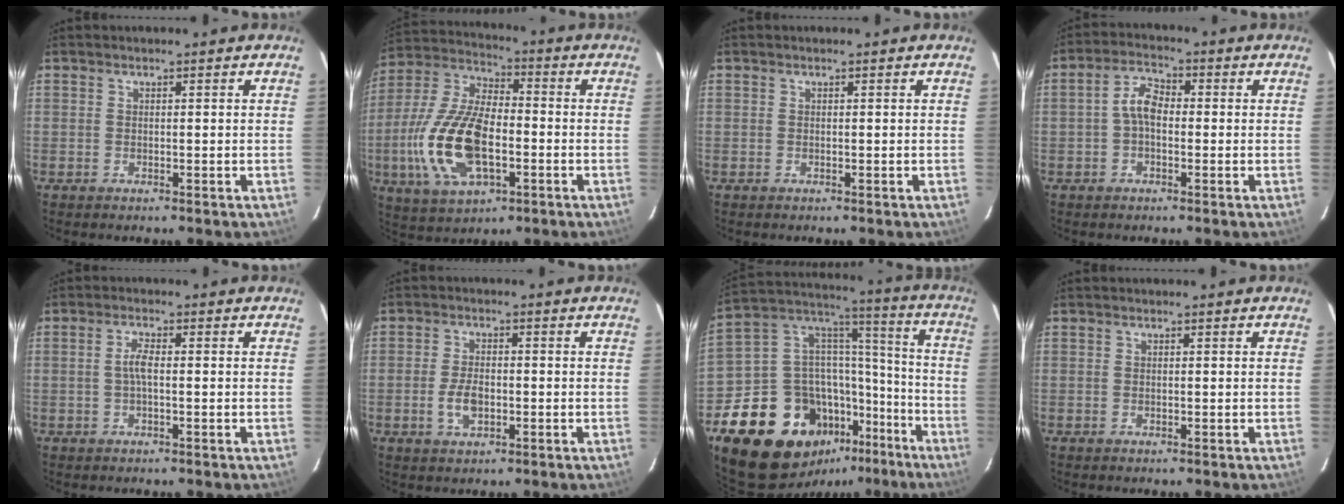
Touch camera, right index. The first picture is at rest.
{"total": 18.2, "force": [-4.5, 8.6, 15.4], "torque": [-0.336, -0.005, -0.080]}
{"total": 0.0}
{"total": 4.5, "force": [-0.6, 2.7, 3.6], "torque": [-0.070, 0.018, -0.012]}
{"total": 2.5, "force": [-0.3, 0.5, 2.4], "torque": [-0.050, 0.005, -0.005]}
{"total": 4.7, "force": [-1.4, 2.5, 3.8], "torque": [-0.080, -0.001, -0.023]}
{"total": 23.5, "force": [-13.8, 15.7, 10.8], "torque": [-0.212, 0.075, -0.192]}
{"total": 0.0}